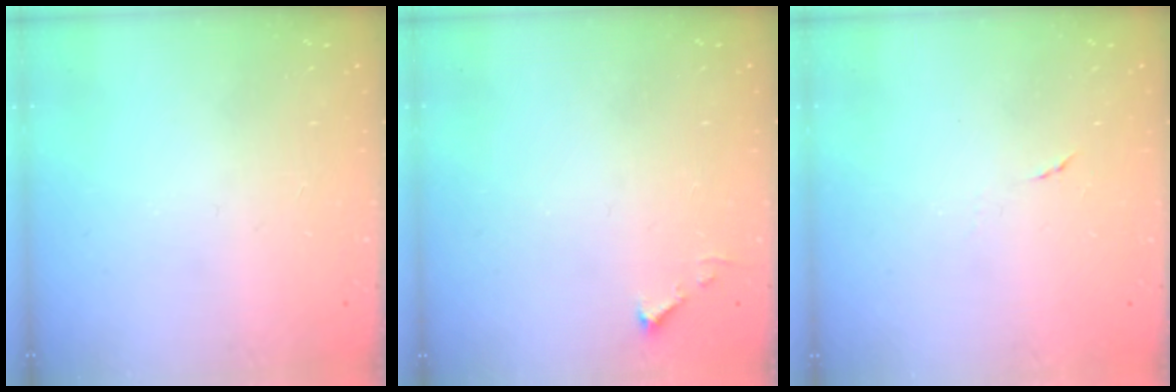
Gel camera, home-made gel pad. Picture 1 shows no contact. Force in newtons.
{"total": 3.7, "press": 3.6, "slide": 0.5}
{"total": 3.9, "press": 3.5, "slide": 1.6}